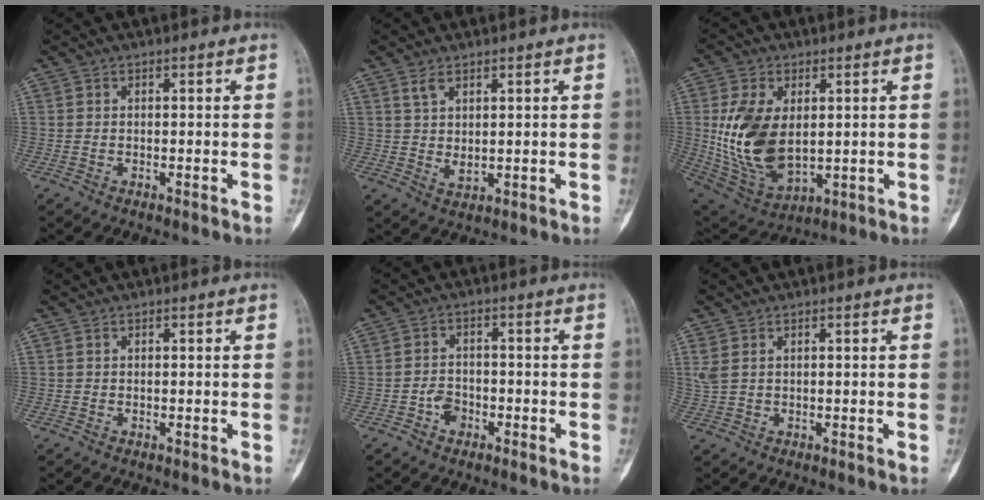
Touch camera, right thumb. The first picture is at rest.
{"total": 3.6, "force": [1.8, 1.7, 2.7], "torque": [-0.054, -0.014, 0.043]}
{"total": 16.3, "force": [1.6, 9.8, 13.0], "torque": [-0.242, -0.014, 0.052]}
{"total": 0.0}
{"total": 3.3, "force": [-1.7, 2.5, 1.5], "torque": [-0.012, 0.017, -0.030]}
{"total": 2.4, "force": [1.1, 1.4, 1.7], "torque": [-0.048, 0.006, 0.033]}